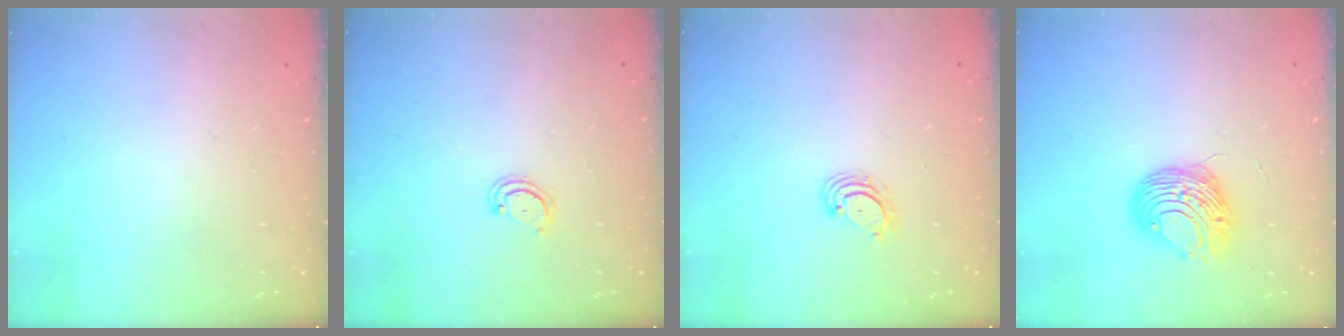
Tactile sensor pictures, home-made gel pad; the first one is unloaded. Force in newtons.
{"total": 2.6, "press": 2.6, "slide": 0.3}
{"total": 2.9, "press": 2.9, "slide": 0.4}
{"total": 10.6, "press": 10.5, "slide": 1.0}